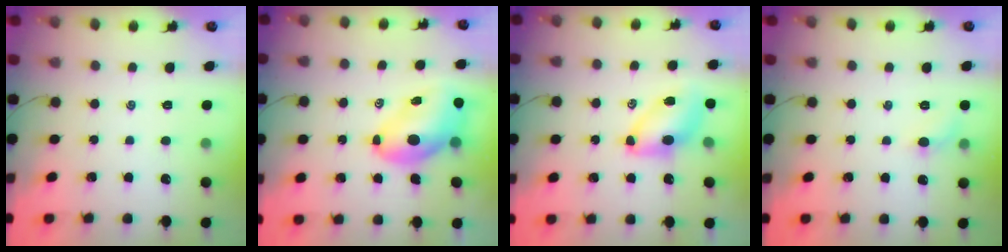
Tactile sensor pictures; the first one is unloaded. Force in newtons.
{"total": 10.0, "press": 9.5, "slide": 3.1}
{"total": 7.7, "press": 7.7, "slide": 0.9}
{"total": 4.7, "press": 4.5, "slide": 1.3}